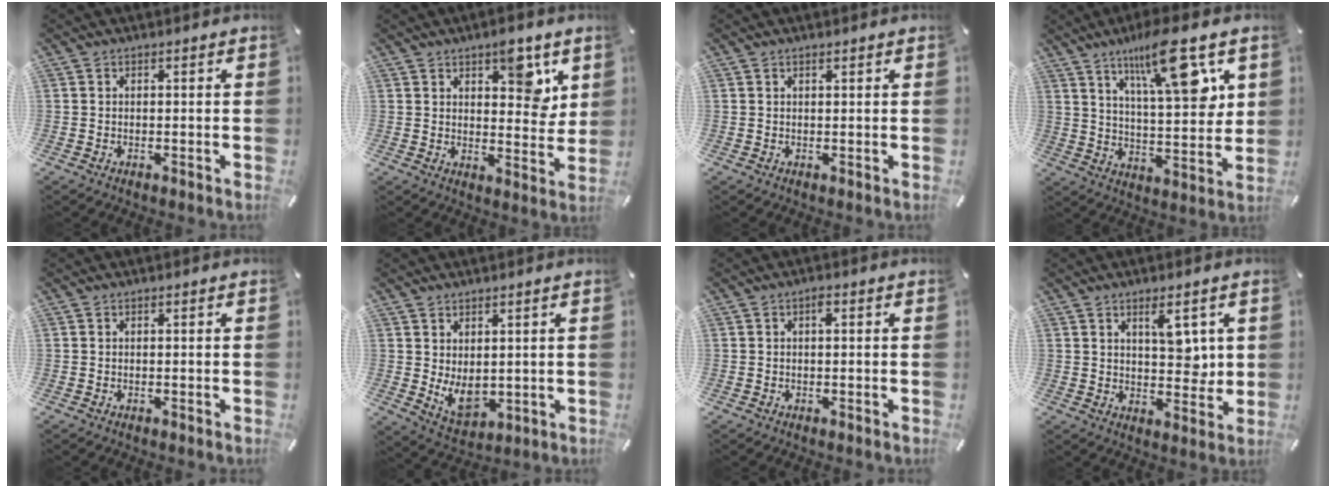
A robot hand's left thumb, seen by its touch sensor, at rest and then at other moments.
{"total": 8.9, "force": [5.0, 4.5, 5.8], "torque": [-0.054, -0.028, 0.078]}
{"total": 0.8, "force": [0.5, 0.2, 0.5], "torque": [-0.009, 0.000, 0.009]}
{"total": 17.4, "force": [10.1, 5.0, 13.3], "torque": [-0.211, -0.045, 0.158]}
{"total": 0.0}
{"total": 6.3, "force": [1.1, 4.6, 4.2], "torque": [-0.071, -0.016, 0.022]}
{"total": 1.5, "force": [0.4, 0.5, 1.4], "torque": [-0.027, 0.006, 0.004]}
{"total": 7.5, "force": [3.5, 3.6, 5.6], "torque": [-0.070, -0.021, 0.053]}